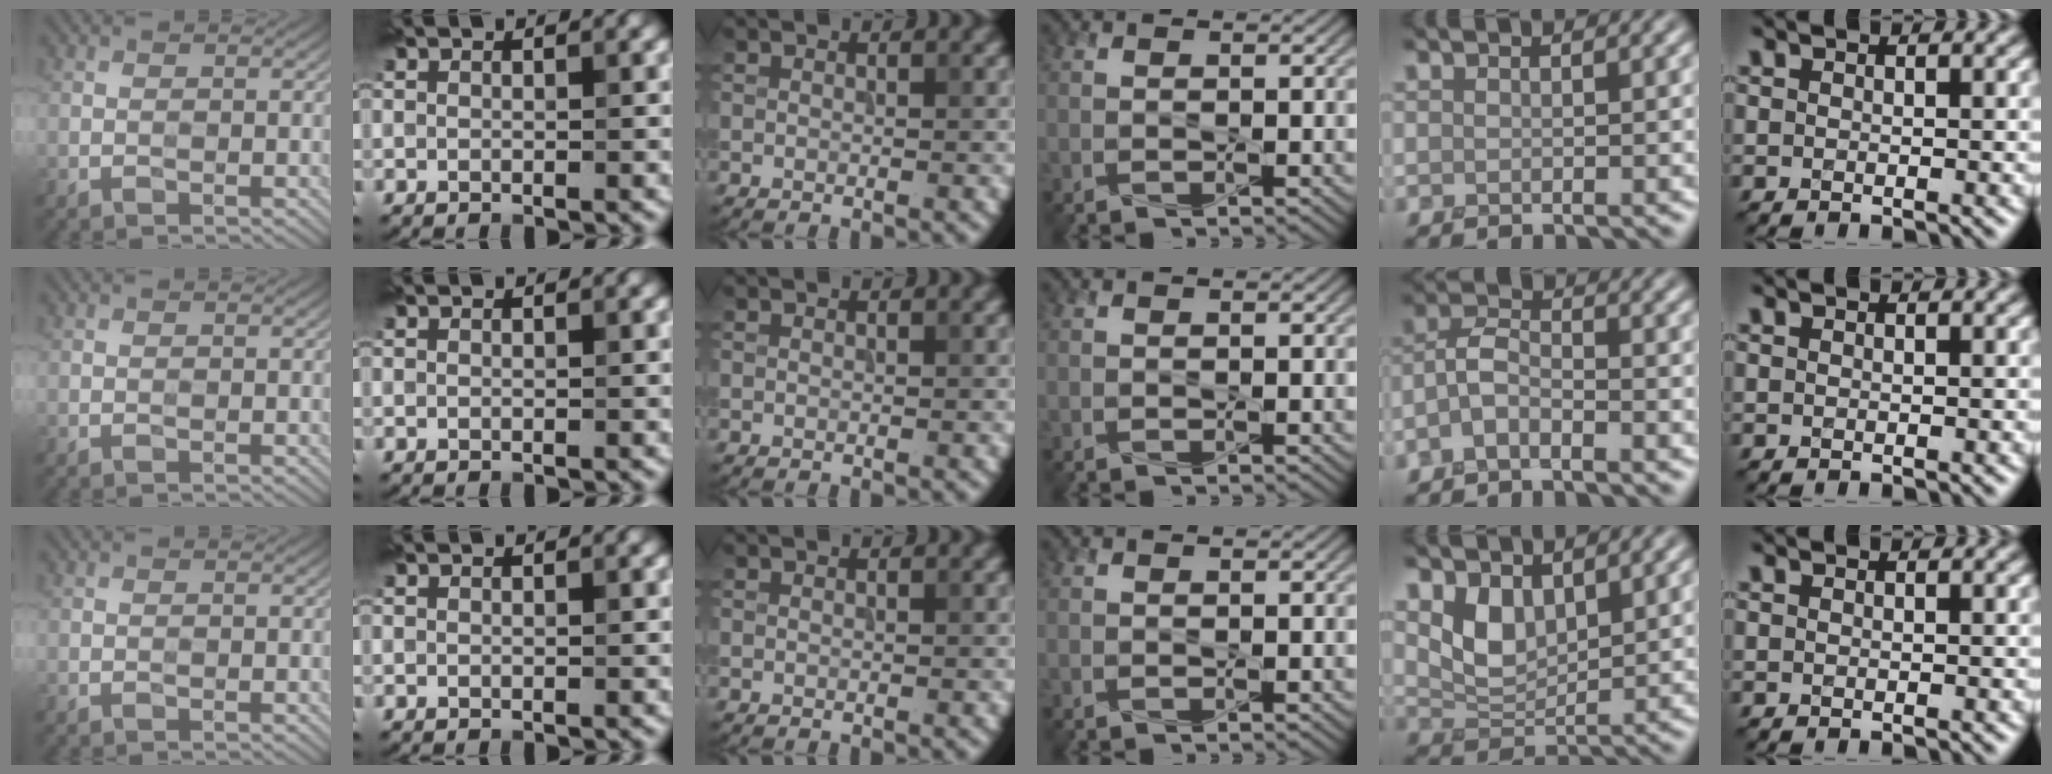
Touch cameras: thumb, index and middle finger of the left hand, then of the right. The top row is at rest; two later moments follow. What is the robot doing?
{"motion": "press", "object": "sticky note"}